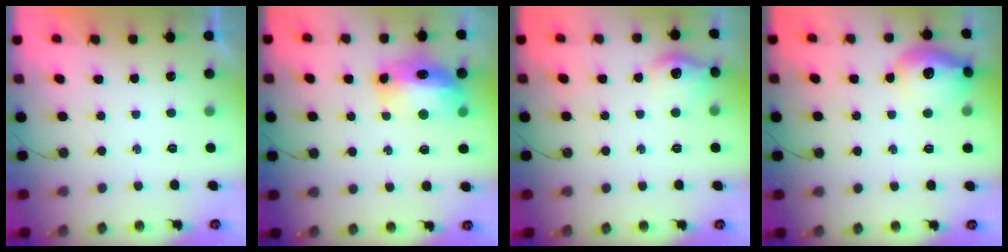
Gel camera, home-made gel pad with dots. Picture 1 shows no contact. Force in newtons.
{"total": 13.9, "press": 13.6, "slide": 2.6}
{"total": 10.9, "press": 10.8, "slide": 1.1}
{"total": 14.3, "press": 14.2, "slide": 1.1}